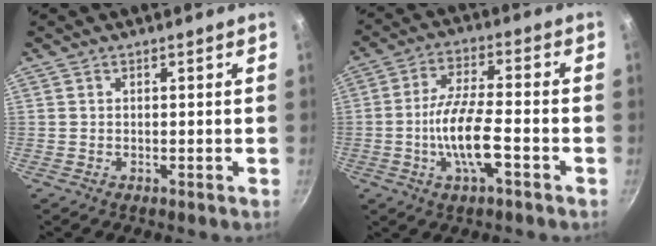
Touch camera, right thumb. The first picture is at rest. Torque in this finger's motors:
{"motor_torque": [0.29, 0.69, 1.83, -0.93, 0.49]}